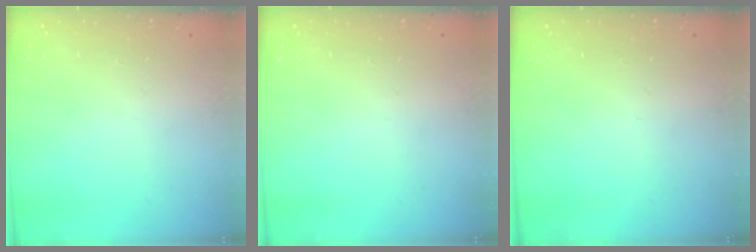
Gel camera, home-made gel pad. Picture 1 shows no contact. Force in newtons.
{"total": 0.0}
{"total": 0.0}